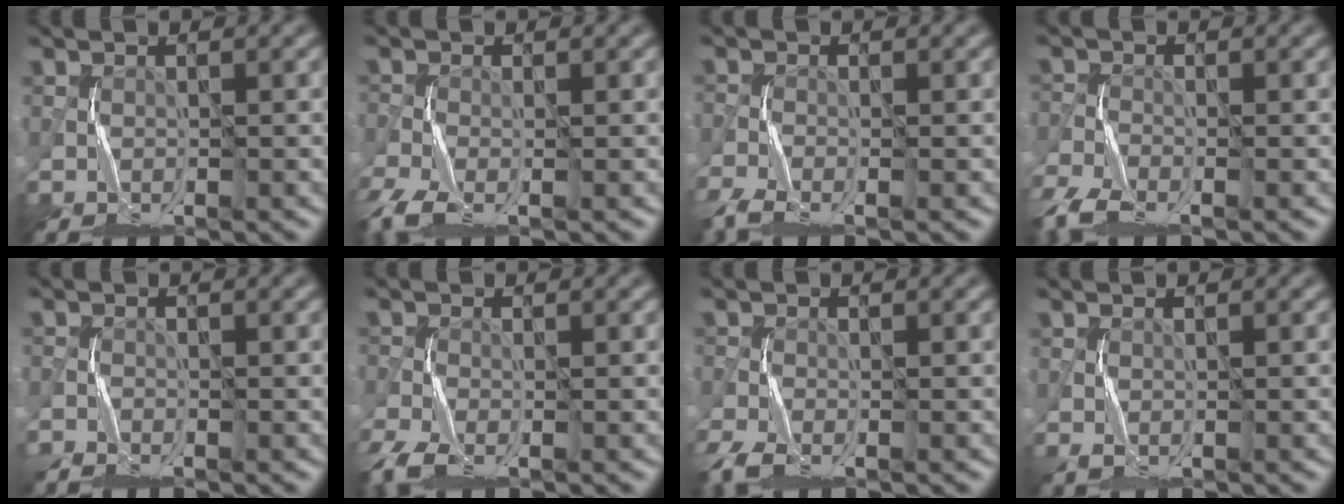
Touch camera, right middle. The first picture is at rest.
{"total": 4.3, "force": [-3.1, 1.5, 2.7], "torque": [-0.073, -0.015, -0.068]}
{"total": 3.3, "force": [-2.7, 0.8, 1.6], "torque": [-0.047, -0.011, -0.064]}
{"total": 4.4, "force": [-3.5, 1.3, 2.2], "torque": [-0.058, -0.012, -0.082]}
{"total": 1.7, "force": [-1.6, 0.2, 0.2], "torque": [-0.009, -0.004, -0.035]}
{"total": 4.0, "force": [-2.9, 1.4, 2.3], "torque": [-0.064, -0.013, -0.065]}
{"total": 3.4, "force": [-2.5, 1.2, 1.9], "torque": [-0.054, -0.010, -0.056]}
{"total": 0.8, "force": [-0.2, 0.5, 0.7], "torque": [-0.023, -0.003, -0.004]}